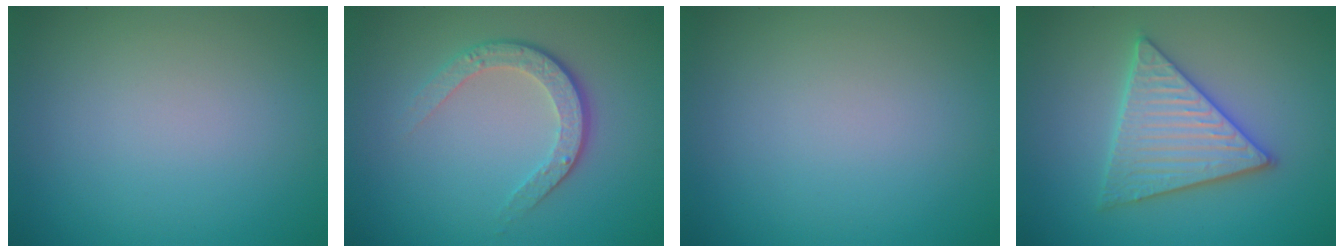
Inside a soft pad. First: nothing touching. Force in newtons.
{"total": 3.5, "press": 2.5, "slide": 2.5}
{"total": 0.0}
{"total": 5.7, "press": 5.6, "slide": 0.8}